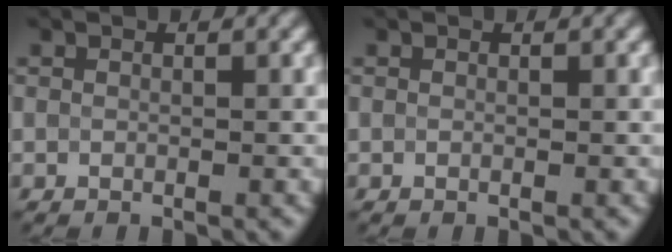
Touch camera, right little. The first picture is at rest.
{"total": 0.0}